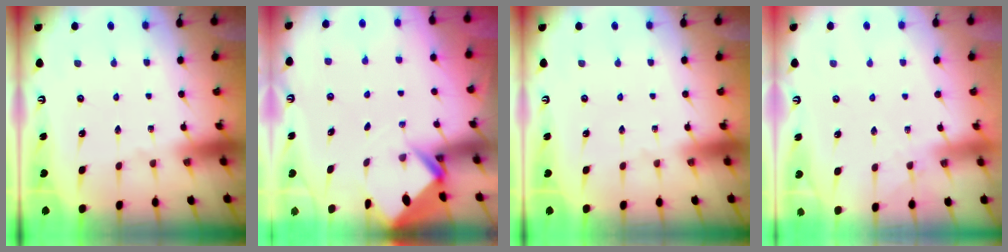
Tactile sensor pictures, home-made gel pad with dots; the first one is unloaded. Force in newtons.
{"total": 2.6, "press": 2.6, "slide": 0.2}
{"total": 0.0}
{"total": 3.0, "press": 3.0, "slide": 0.6}